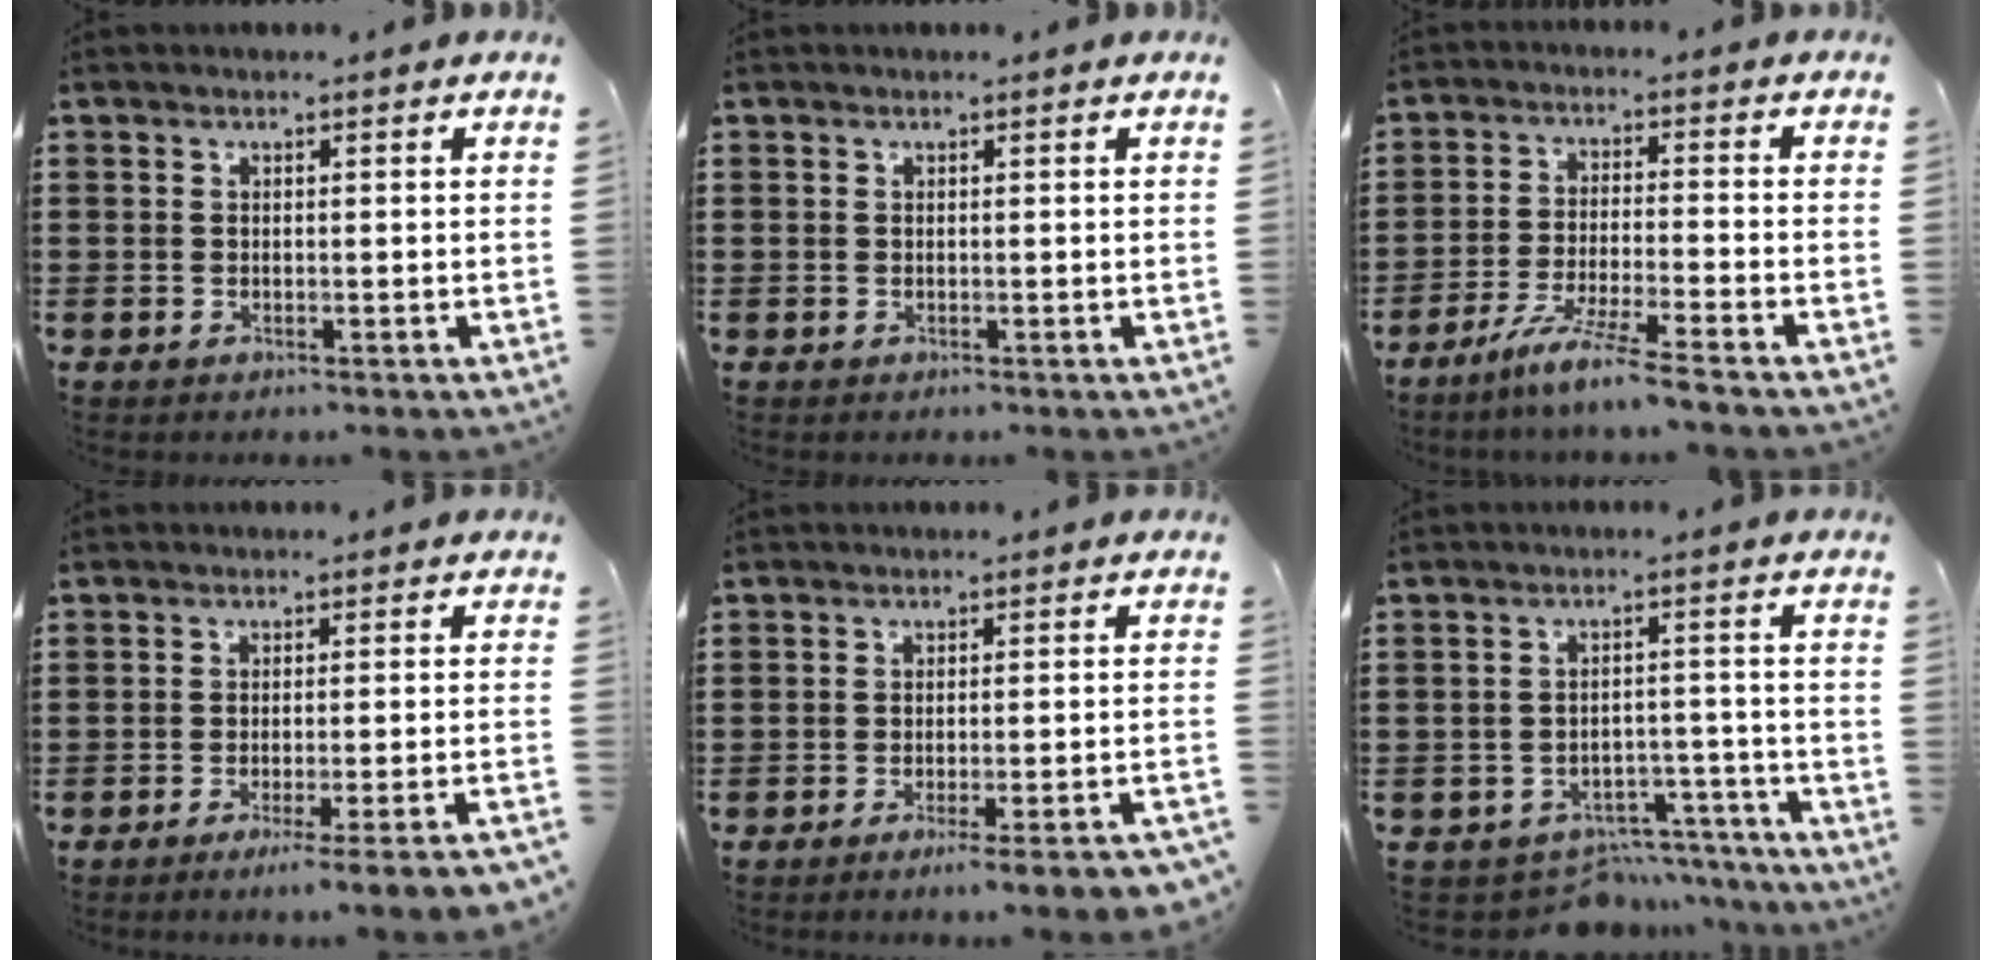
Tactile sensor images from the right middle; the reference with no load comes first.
{"total": 0.0}
{"total": 6.5, "force": [-5.5, -0.8, 3.5], "torque": [-0.072, -0.022, -0.104]}
{"total": 4.0, "force": [-3.1, -0.8, 2.4], "torque": [-0.039, -0.018, -0.057]}
{"total": 4.2, "force": [-3.3, -0.5, 2.6], "torque": [-0.041, -0.015, -0.058]}
{"total": 5.7, "force": [-5.4, 1.5, 1.0], "torque": [-0.016, 0.017, -0.104]}